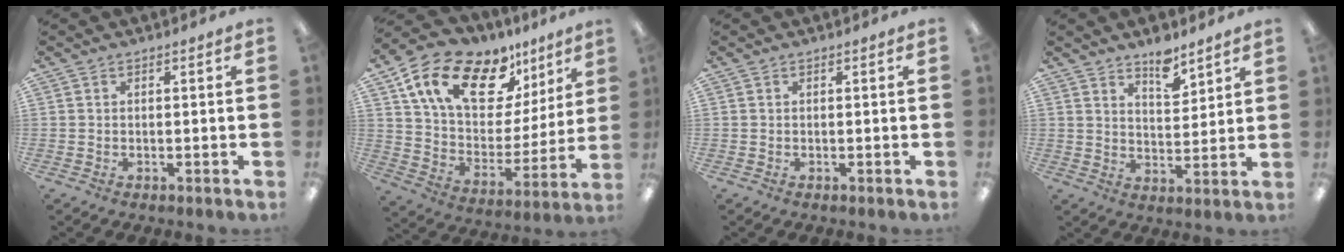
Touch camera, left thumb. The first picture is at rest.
{"total": 18.3, "force": [12.1, 9.6, 9.8], "torque": [-0.176, -0.069, 0.218]}
{"total": 0.0}
{"total": 6.6, "force": [5.6, 2.5, 2.5], "torque": [-0.015, -0.045, 0.095]}